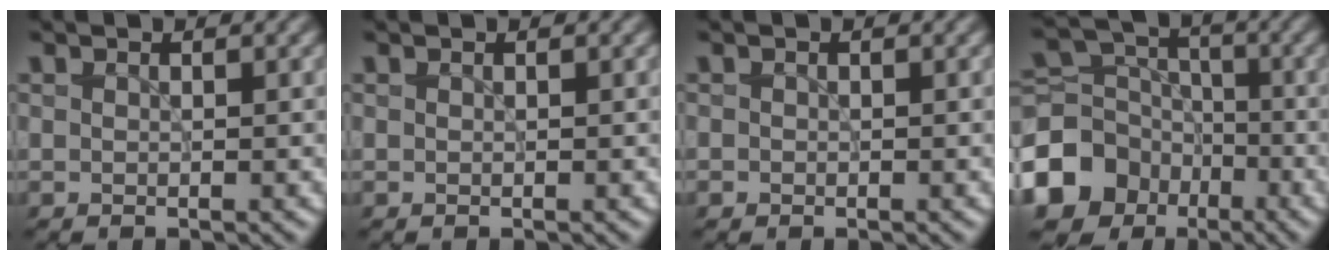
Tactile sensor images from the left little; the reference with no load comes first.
{"total": 0.0}
{"total": 0.0}
{"total": 10.3, "force": [-5.2, 8.2, 3.5], "torque": [-0.099, -0.008, -0.109]}